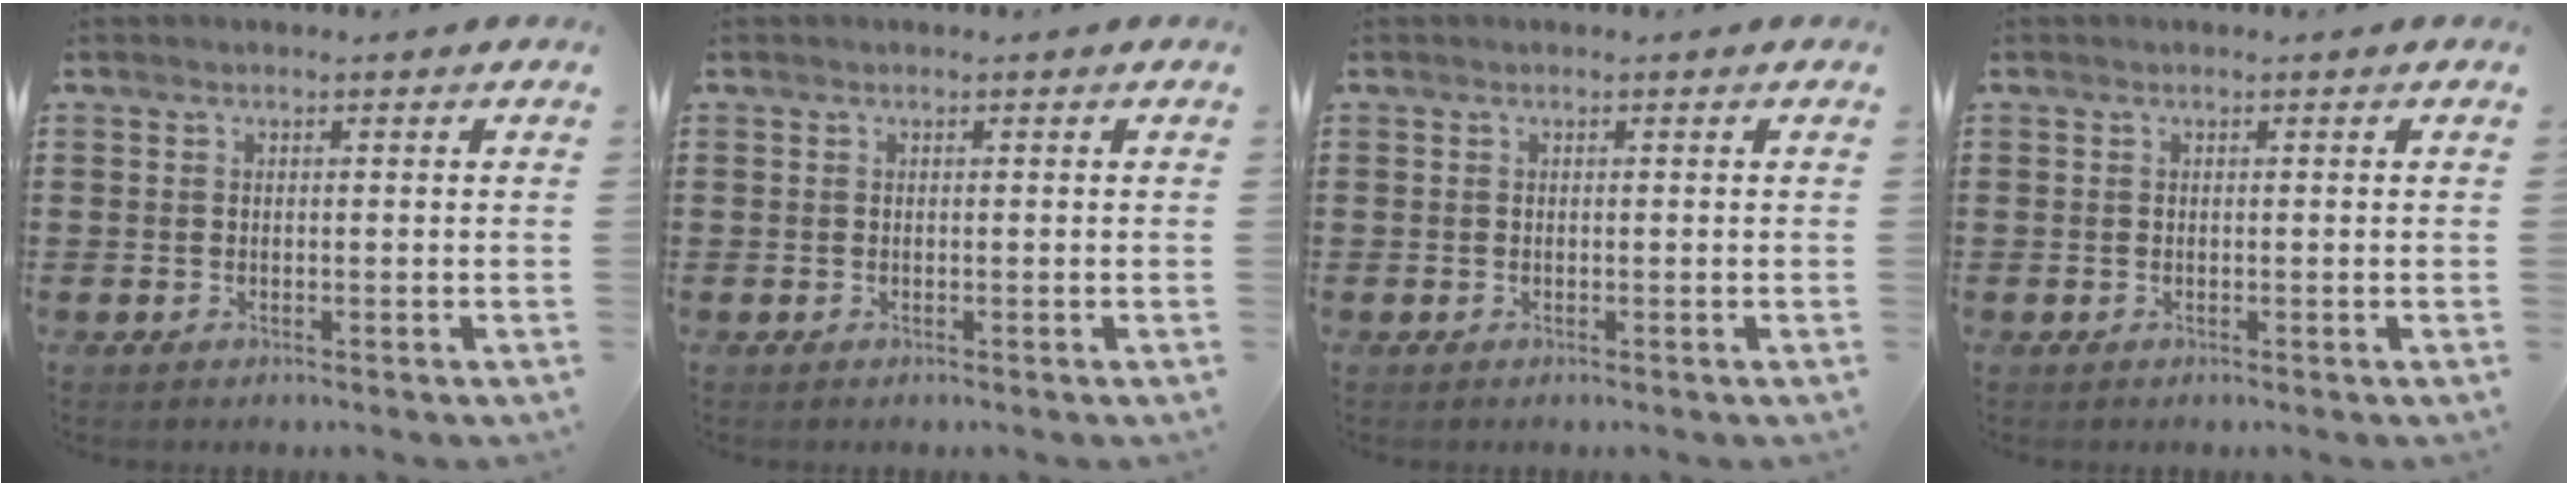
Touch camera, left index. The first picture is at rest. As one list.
[{"total": 0.0}, {"total": 0.0}, {"total": 0.0}]